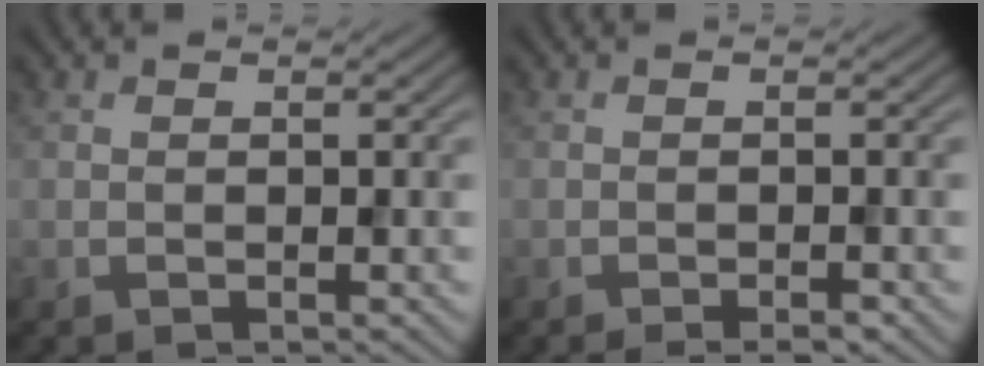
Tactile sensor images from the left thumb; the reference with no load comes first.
{"total": 1.8, "force": [-1.4, 0.2, 1.2], "torque": [-0.015, 0.002, -0.019]}